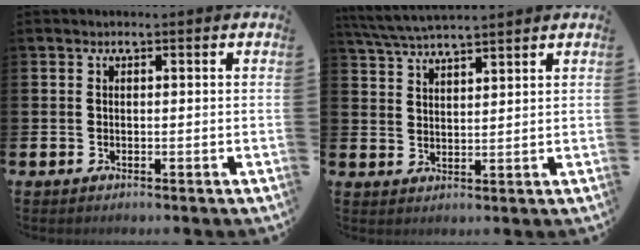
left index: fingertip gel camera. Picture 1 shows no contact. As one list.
[{"total": 5.1, "force": [4.9, 0.3, 1.3], "torque": [-0.040, -0.020, 0.089]}]